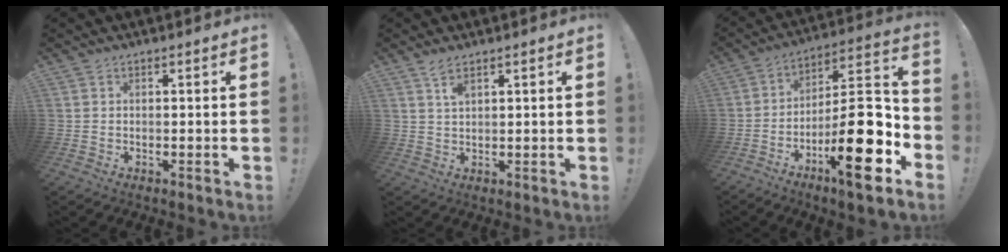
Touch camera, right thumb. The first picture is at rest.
{"total": 3.3, "force": [2.1, 1.0, 2.3], "torque": [-0.043, -0.006, 0.036]}
{"total": 21.8, "force": [-8.9, 5.5, 19.1], "torque": [-0.298, 0.043, -0.142]}